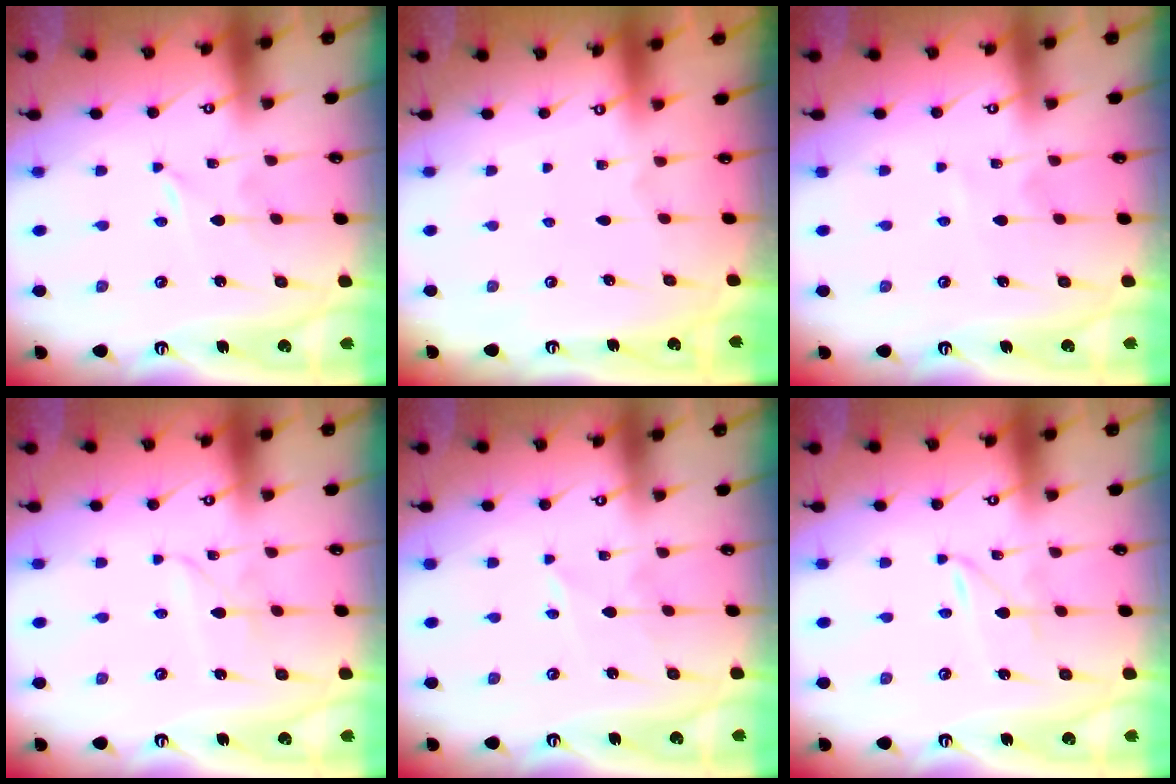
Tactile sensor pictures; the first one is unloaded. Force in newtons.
{"total": 0.0}
{"total": 2.7, "press": 2.7, "slide": 0.3}
{"total": 2.2, "press": 2.2, "slide": 0.2}
{"total": 2.6, "press": 2.6, "slide": 0.2}
{"total": 0.9, "press": 0.9, "slide": 0.1}